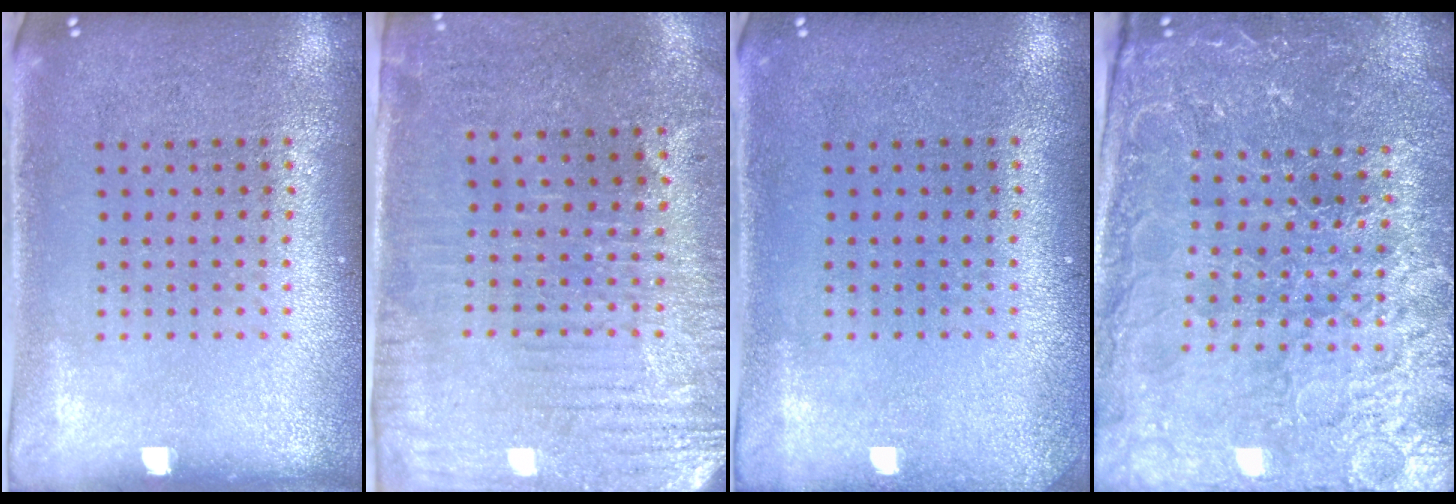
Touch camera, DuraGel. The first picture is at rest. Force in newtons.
{"total": 3.1, "press": 2.8, "slide": 1.4}
{"total": 1.0, "press": 1.0, "slide": 0.1}
{"total": 4.6, "press": 4.3, "slide": 1.4}